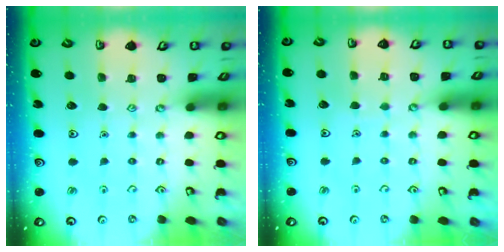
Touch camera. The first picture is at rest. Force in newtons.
{"total": 1.7, "press": 1.7, "slide": 0.1}